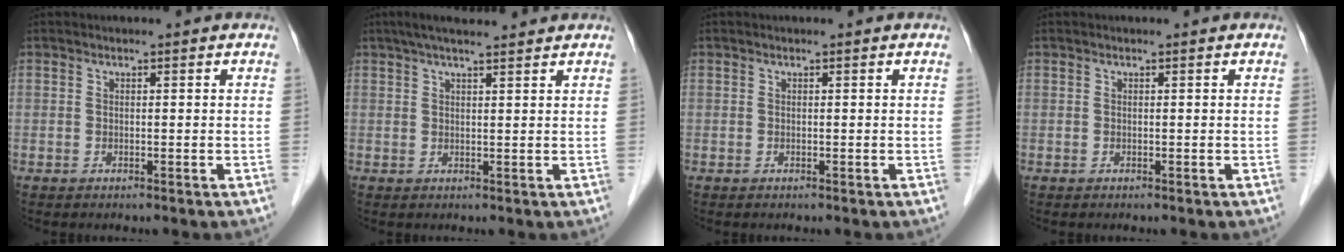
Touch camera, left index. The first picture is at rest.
{"total": 8.1, "force": [6.8, 0.8, 4.4], "torque": [-0.067, 0.034, 0.100]}
{"total": 0.0}
{"total": 0.0}